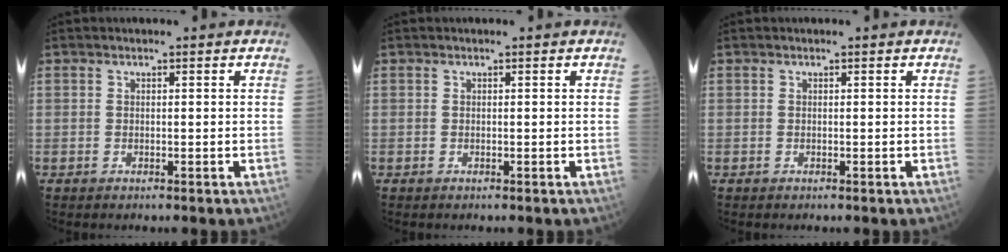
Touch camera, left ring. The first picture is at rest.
{"total": 0.0}
{"total": 0.0}